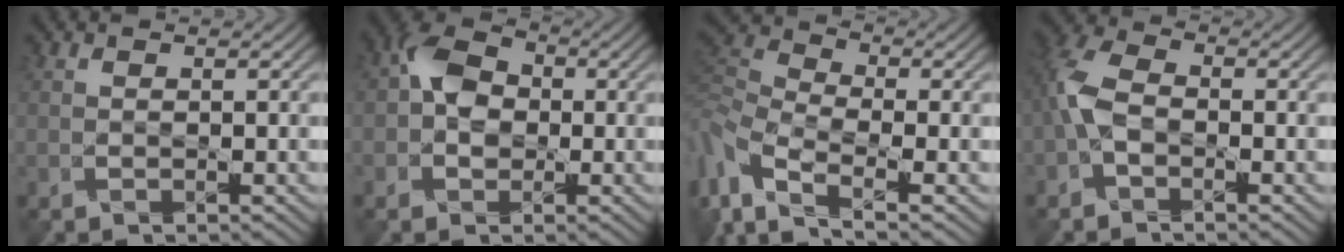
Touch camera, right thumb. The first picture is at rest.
{"total": 5.5, "force": [-0.1, 4.0, 3.7], "torque": [-0.079, 0.016, -0.014]}
{"total": 9.2, "force": [-3.3, 4.3, 7.4], "torque": [-0.208, -0.011, -0.071]}
{"total": 5.5, "force": [-1.6, 3.1, 4.2], "torque": [-0.118, 0.007, -0.044]}